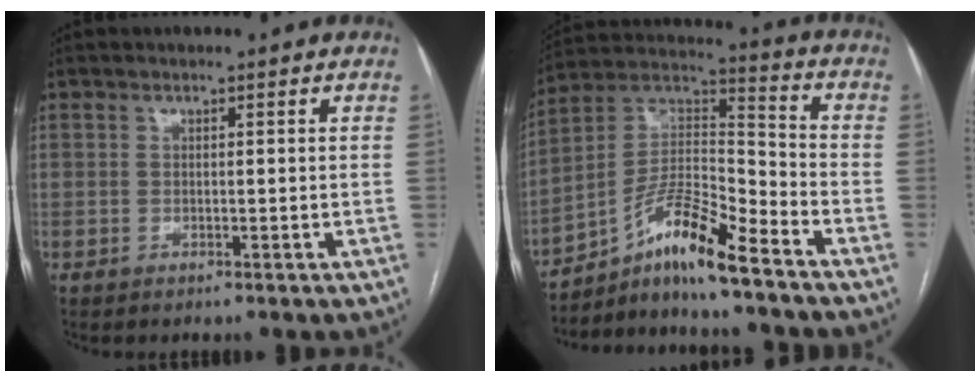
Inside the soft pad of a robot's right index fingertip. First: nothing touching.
{"total": 12.4, "force": [-8.7, 1.1, 8.8], "torque": [-0.171, 0.015, -0.156]}